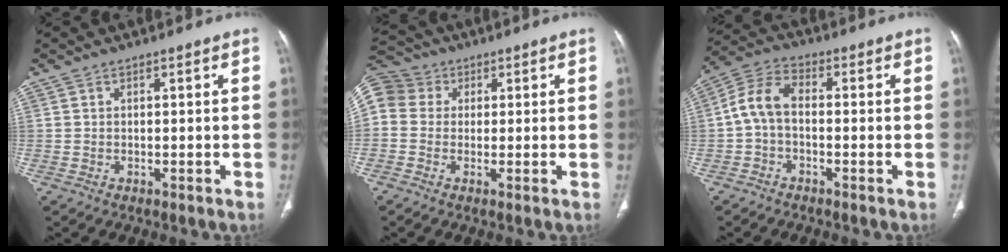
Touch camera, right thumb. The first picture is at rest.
{"total": 10.9, "force": [2.1, 9.7, 4.6], "torque": [-0.103, 0.031, 0.031]}
{"total": 7.0, "force": [-0.8, 4.2, 5.5], "torque": [-0.110, 0.026, -0.027]}